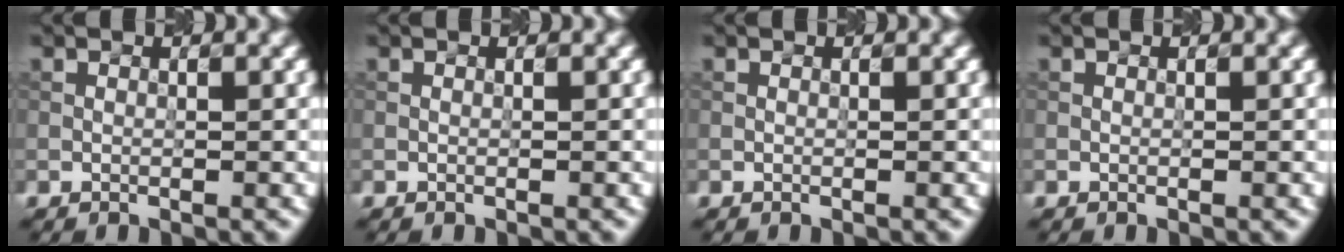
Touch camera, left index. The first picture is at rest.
{"total": 0.0}
{"total": 0.0}
{"total": 0.0}